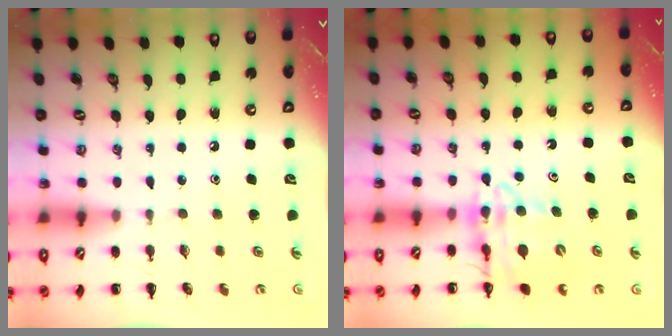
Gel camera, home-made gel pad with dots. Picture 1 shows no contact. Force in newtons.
{"total": 12.0, "press": 11.4, "slide": 3.6}